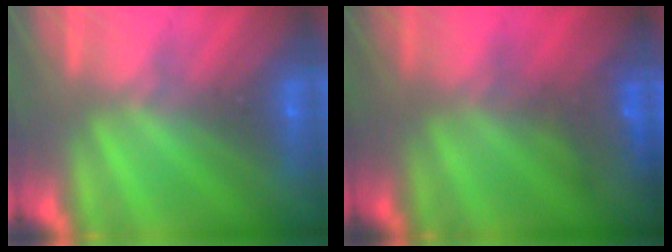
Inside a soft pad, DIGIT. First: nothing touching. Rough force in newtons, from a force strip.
{"total": 3.8}